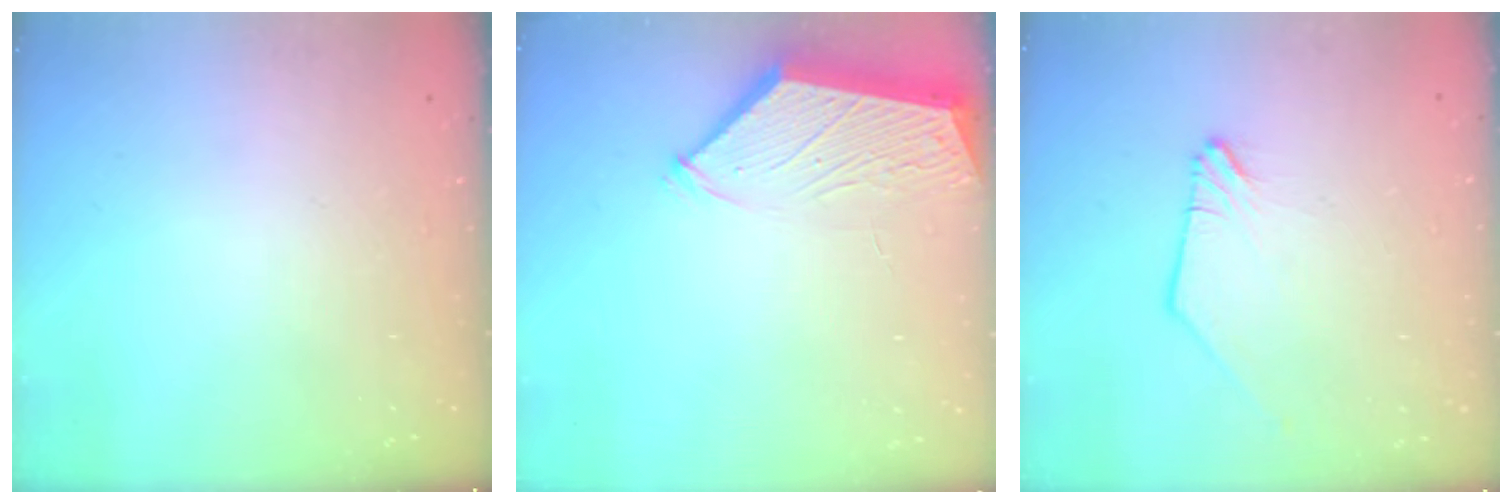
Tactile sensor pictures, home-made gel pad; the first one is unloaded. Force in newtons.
{"total": 3.0, "press": 3.0, "slide": 0.4}
{"total": 0.0}